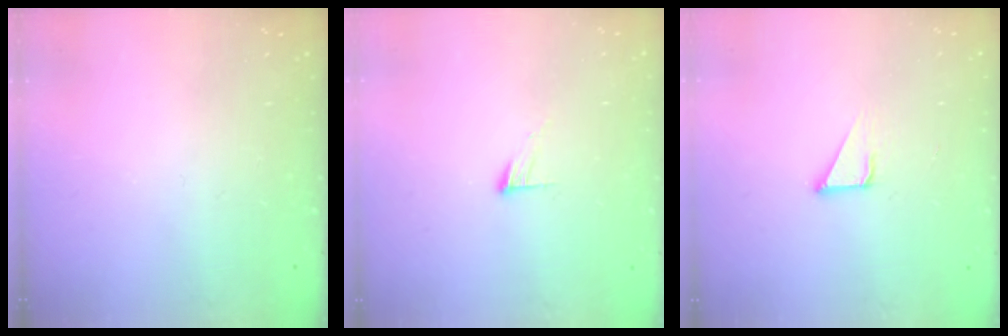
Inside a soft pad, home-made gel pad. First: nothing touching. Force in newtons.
{"total": 4.5, "press": 4.5, "slide": 0.4}
{"total": 2.1, "press": 2.1, "slide": 0.0}